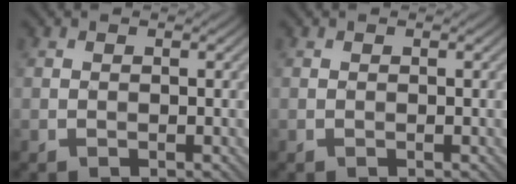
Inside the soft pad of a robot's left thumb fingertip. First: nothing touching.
{"total": 0.0}